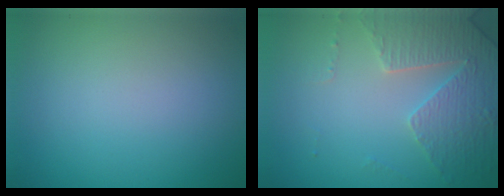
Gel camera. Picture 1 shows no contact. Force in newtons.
{"total": 4.6, "press": 3.6, "slide": 2.9}